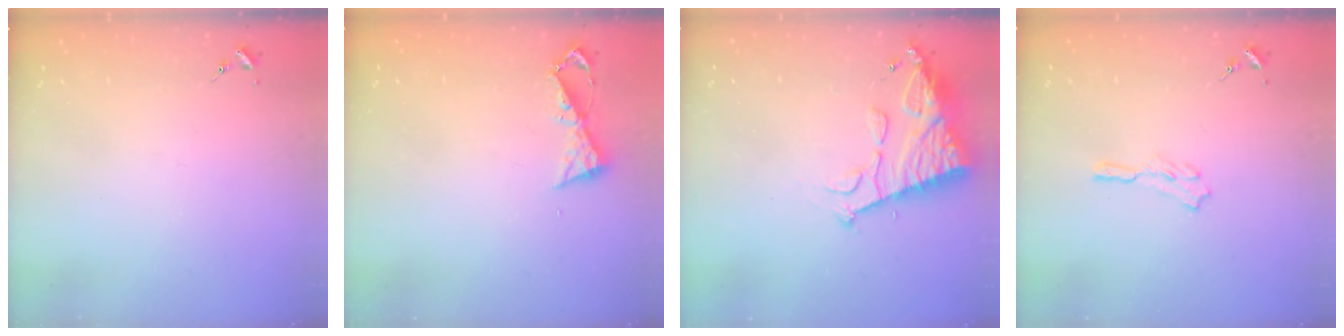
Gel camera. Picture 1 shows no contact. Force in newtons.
{"total": 5.4, "press": 5.4, "slide": 0.6}
{"total": 14.2, "press": 14.1, "slide": 1.1}
{"total": 3.9, "press": 3.8, "slide": 0.4}